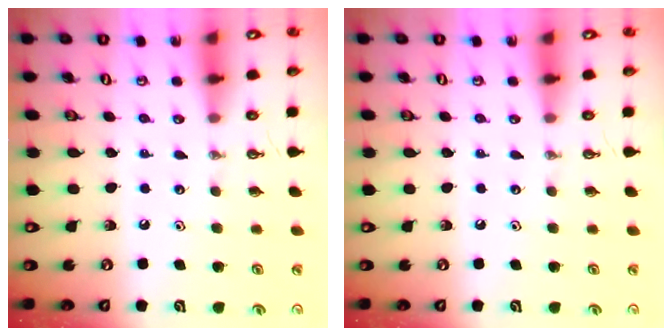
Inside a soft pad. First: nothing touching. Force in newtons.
{"total": 0.0}